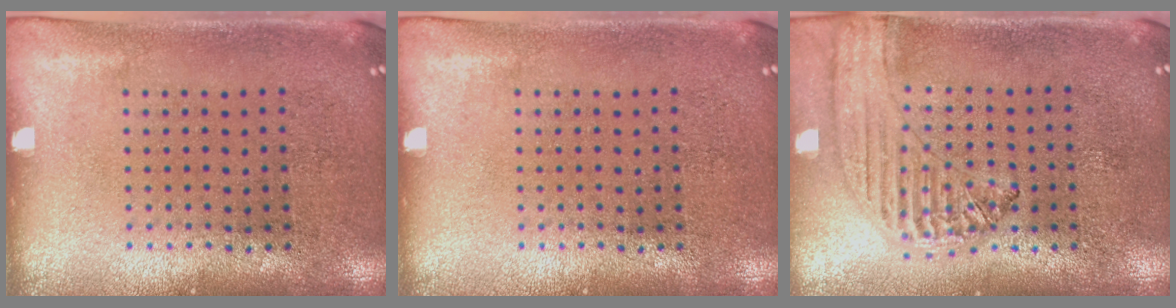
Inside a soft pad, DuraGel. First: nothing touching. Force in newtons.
{"total": 0.0}
{"total": 1.2, "press": 1.2, "slide": 0.1}